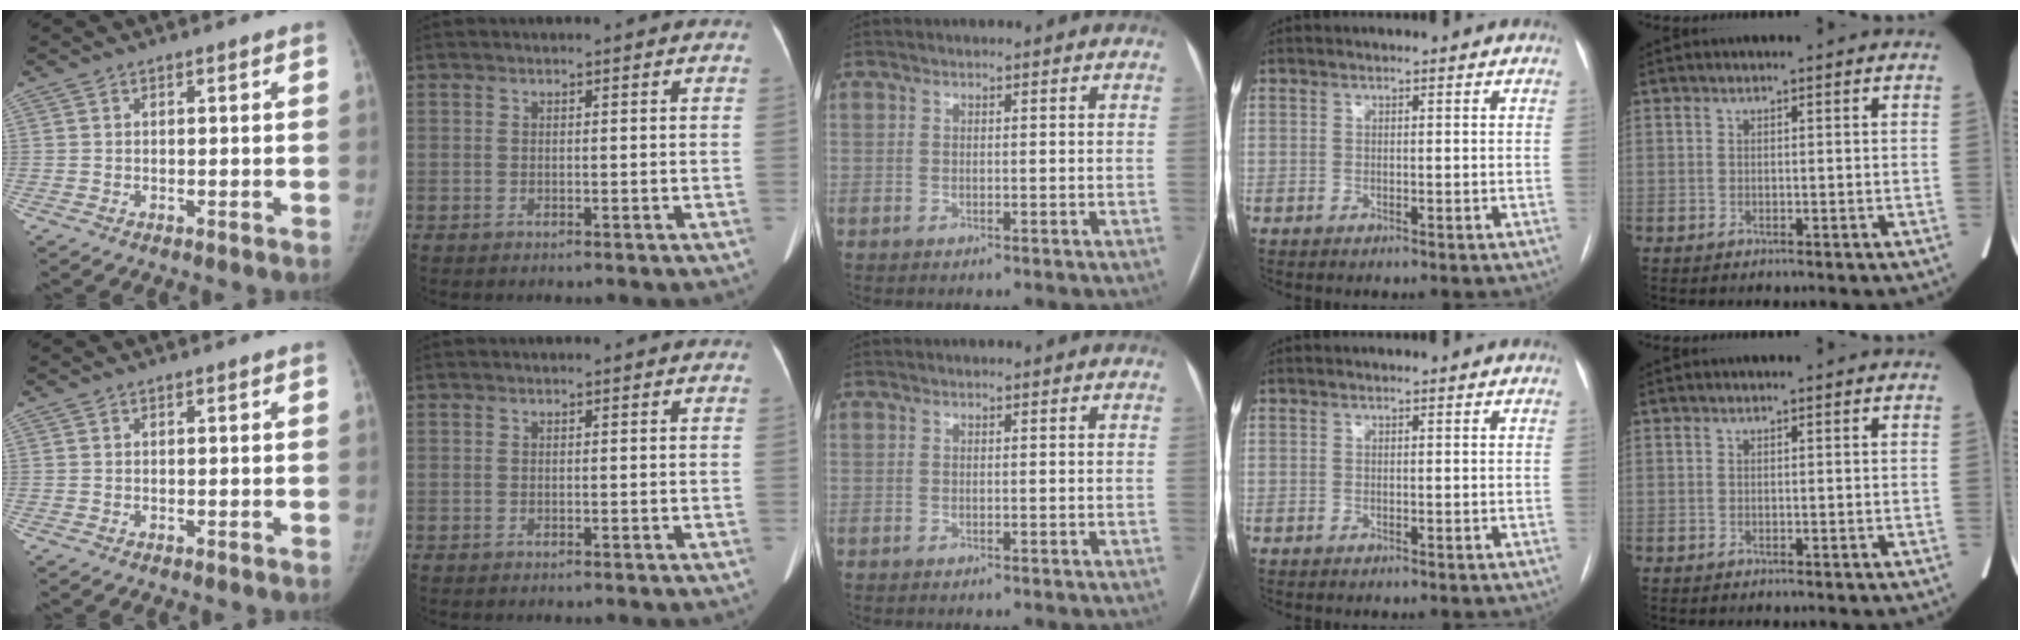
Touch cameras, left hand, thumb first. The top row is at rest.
{}